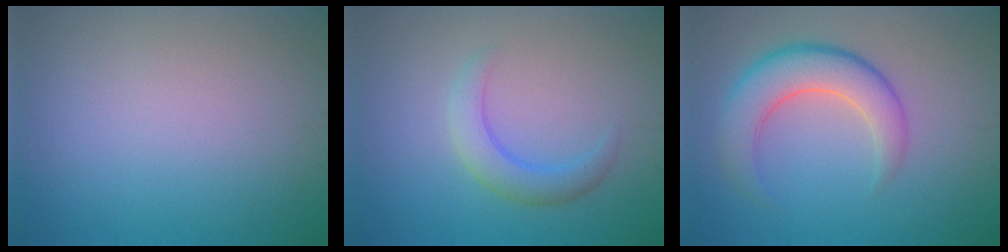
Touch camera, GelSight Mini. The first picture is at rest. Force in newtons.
{"total": 2.7, "press": 2.7, "slide": 0.2}
{"total": 5.5, "press": 5.5, "slide": 0.5}